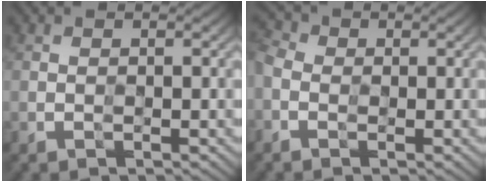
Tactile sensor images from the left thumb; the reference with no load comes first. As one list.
[{"total": 4.6, "force": [-1.2, 3.1, 3.2], "torque": [-0.067, -0.005, -0.024]}]